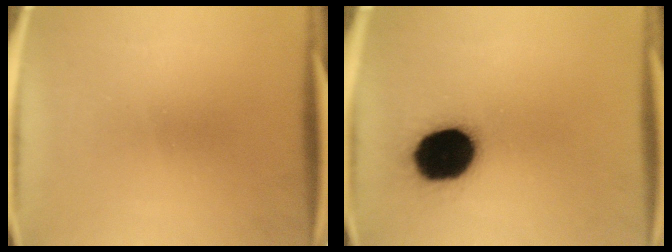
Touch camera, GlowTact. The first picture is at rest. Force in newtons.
{"total": 19.4}